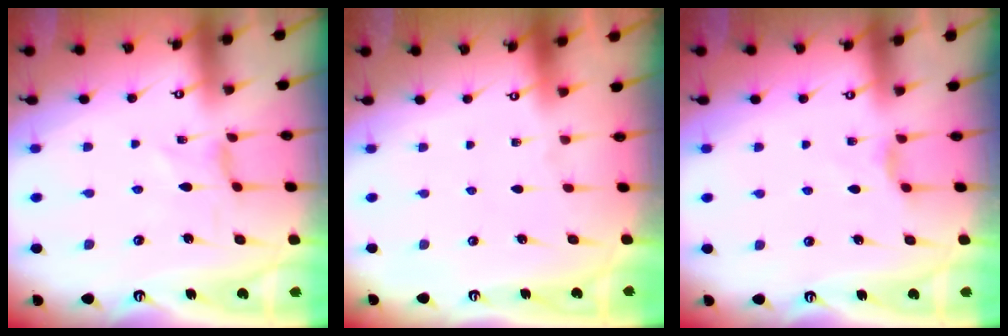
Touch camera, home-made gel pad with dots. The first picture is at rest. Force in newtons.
{"total": 0.0}
{"total": 2.4, "press": 2.3, "slide": 0.3}